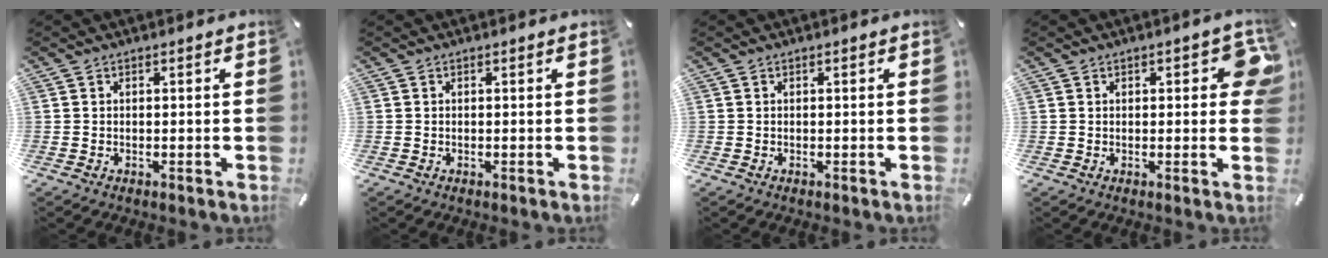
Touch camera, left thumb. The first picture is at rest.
{"total": 0.0}
{"total": 0.0}
{"total": 6.1, "force": [1.7, 2.8, 5.2], "torque": [-0.060, -0.005, 0.022]}